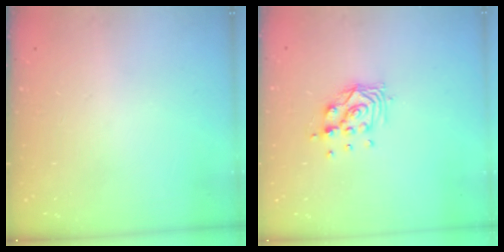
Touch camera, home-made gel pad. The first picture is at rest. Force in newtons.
{"total": 9.3, "press": 9.3, "slide": 0.9}